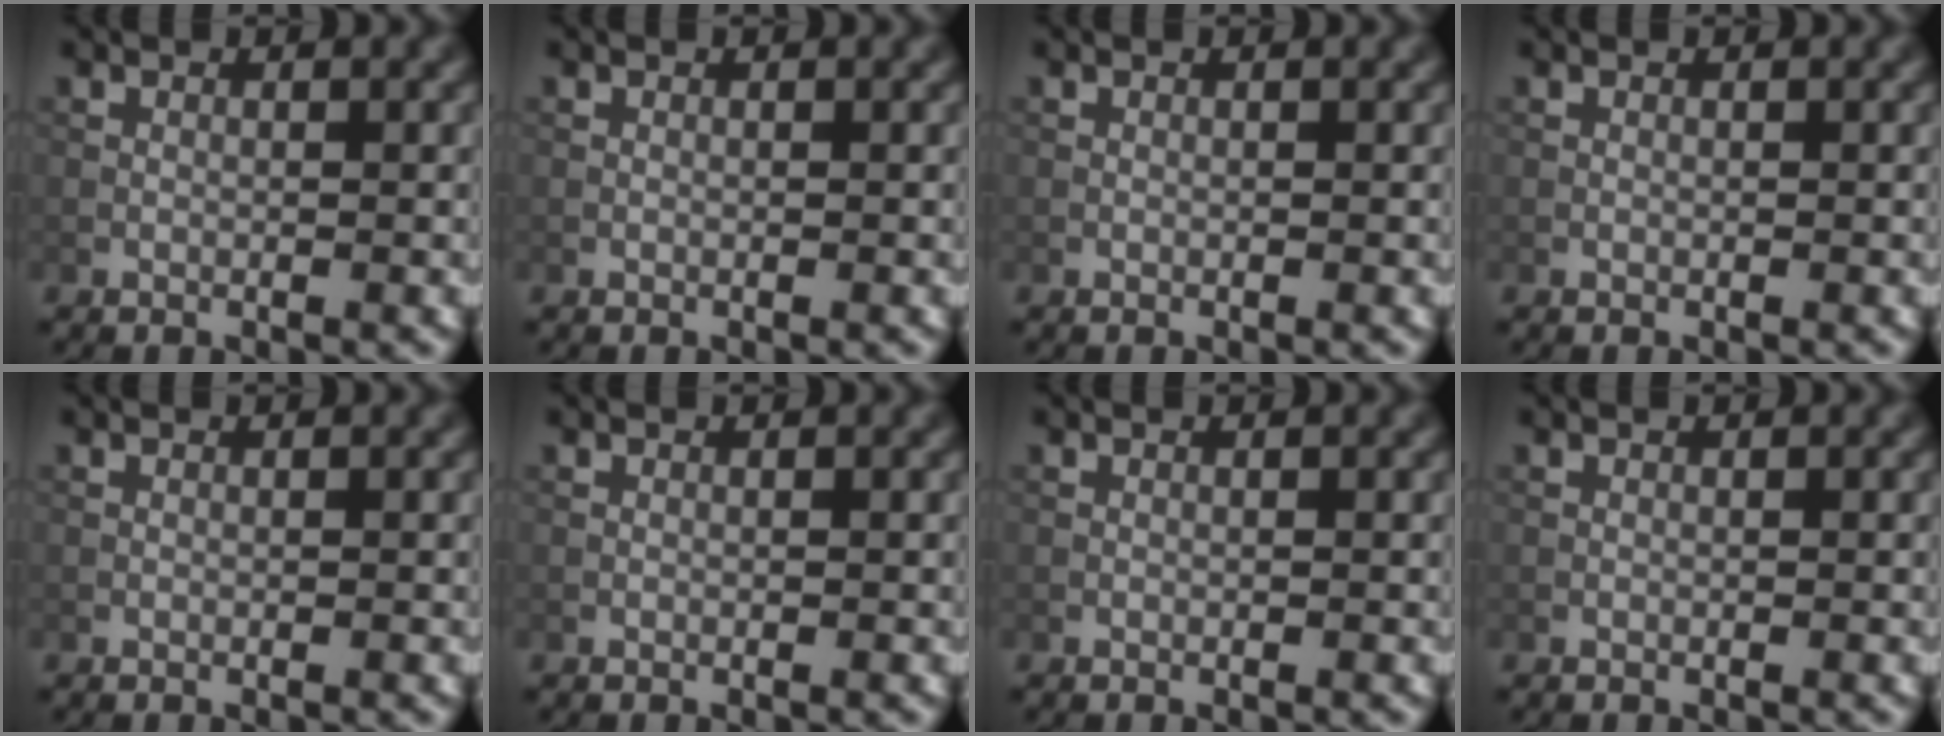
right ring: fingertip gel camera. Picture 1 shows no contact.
{"total": 0.0}
{"total": 0.0}
{"total": 0.0}
{"total": 0.0}
{"total": 0.0}
{"total": 0.0}
{"total": 0.0}